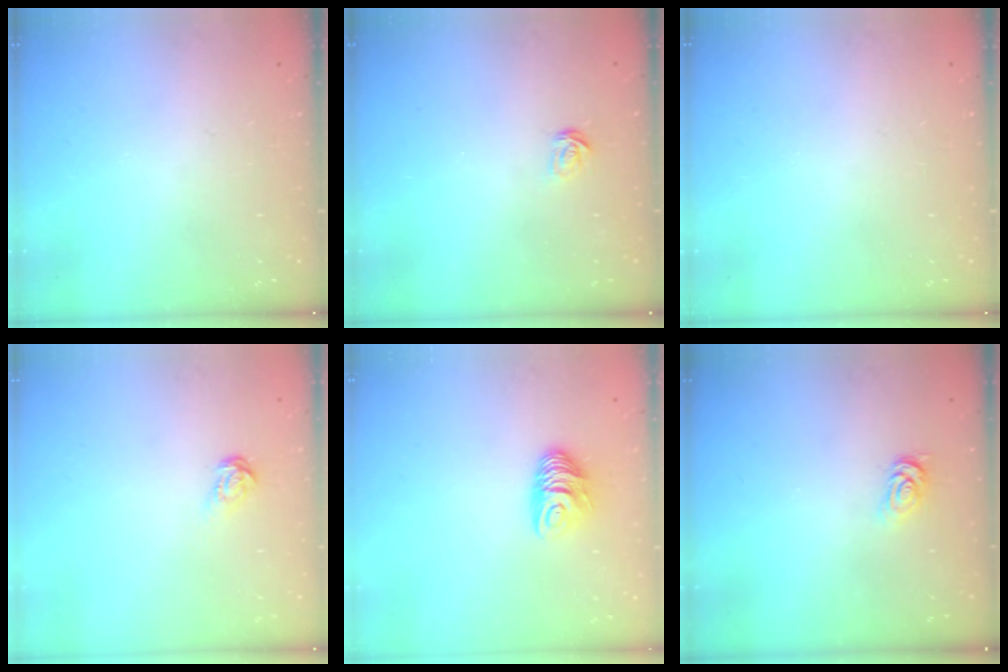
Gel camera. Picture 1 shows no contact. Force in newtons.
{"total": 2.1, "press": 2.1, "slide": 0.1}
{"total": 0.0}
{"total": 3.8, "press": 3.7, "slide": 0.3}
{"total": 7.5, "press": 7.4, "slide": 0.6}
{"total": 2.5, "press": 2.5, "slide": 0.3}